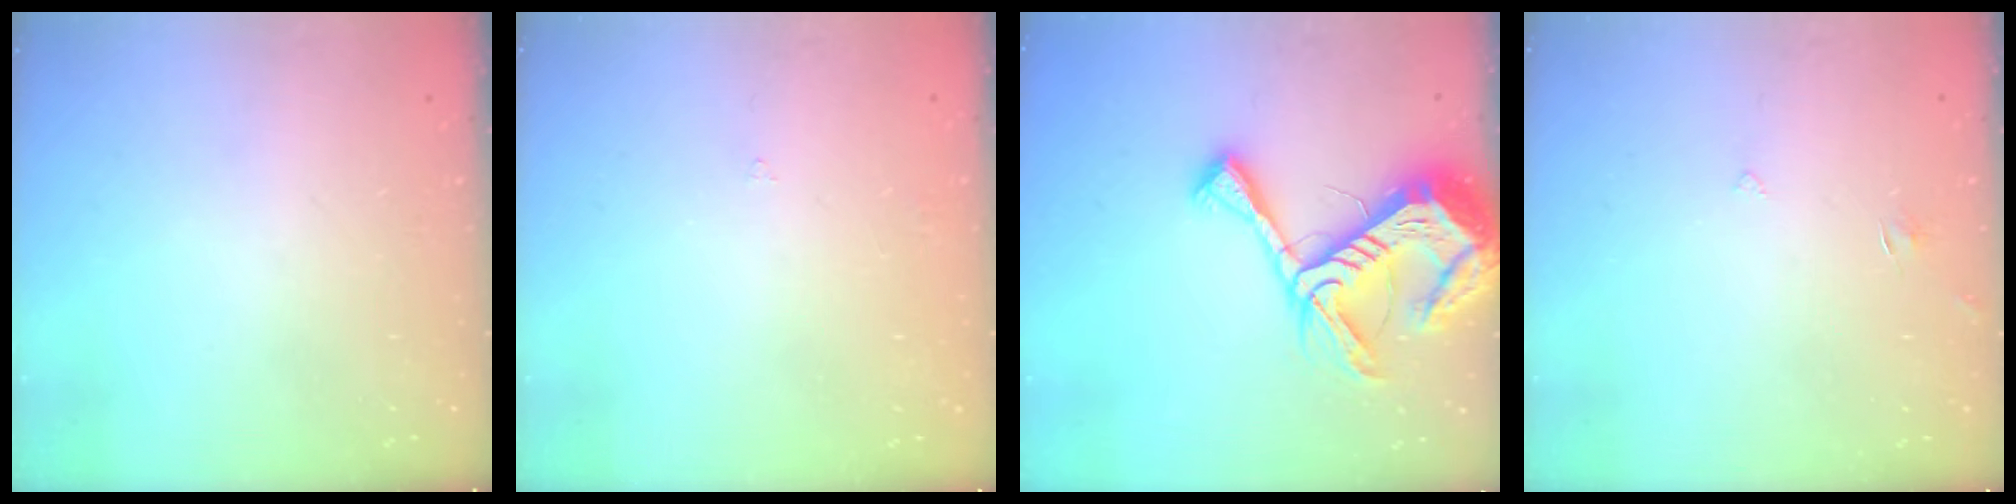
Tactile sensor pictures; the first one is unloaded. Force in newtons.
{"total": 1.6, "press": 1.5, "slide": 0.4}
{"total": 18.8, "press": 18.7, "slide": 1.9}
{"total": 2.5, "press": 2.5, "slide": 0.3}